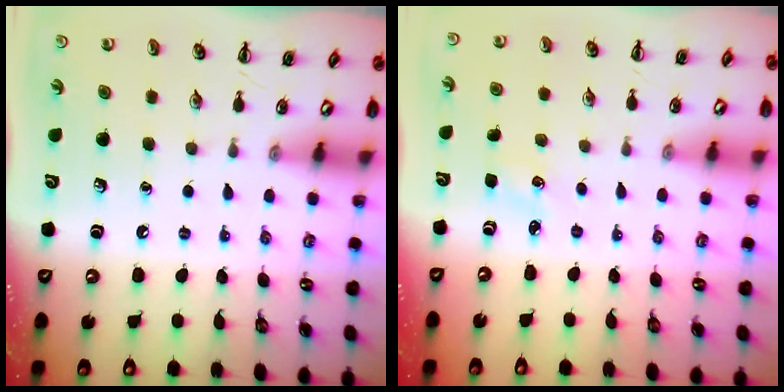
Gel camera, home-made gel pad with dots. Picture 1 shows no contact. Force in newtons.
{"total": 1.5, "press": 1.4, "slide": 0.4}